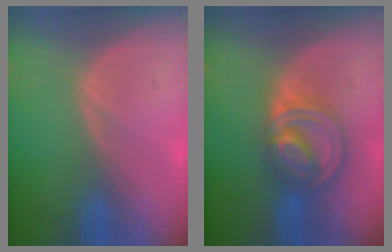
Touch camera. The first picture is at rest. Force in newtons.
{"total": 8.1, "press": 6.9, "slide": 4.3}